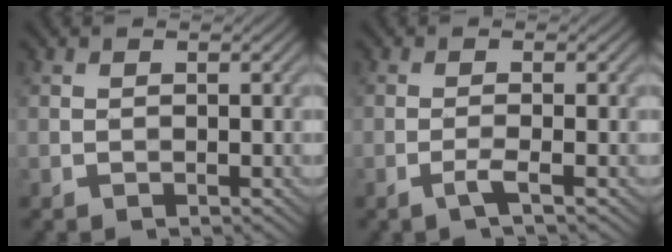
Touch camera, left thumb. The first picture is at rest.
{"total": 1.5, "force": [-0.8, -0.3, 1.2], "torque": [-0.029, 0.011, -0.023]}